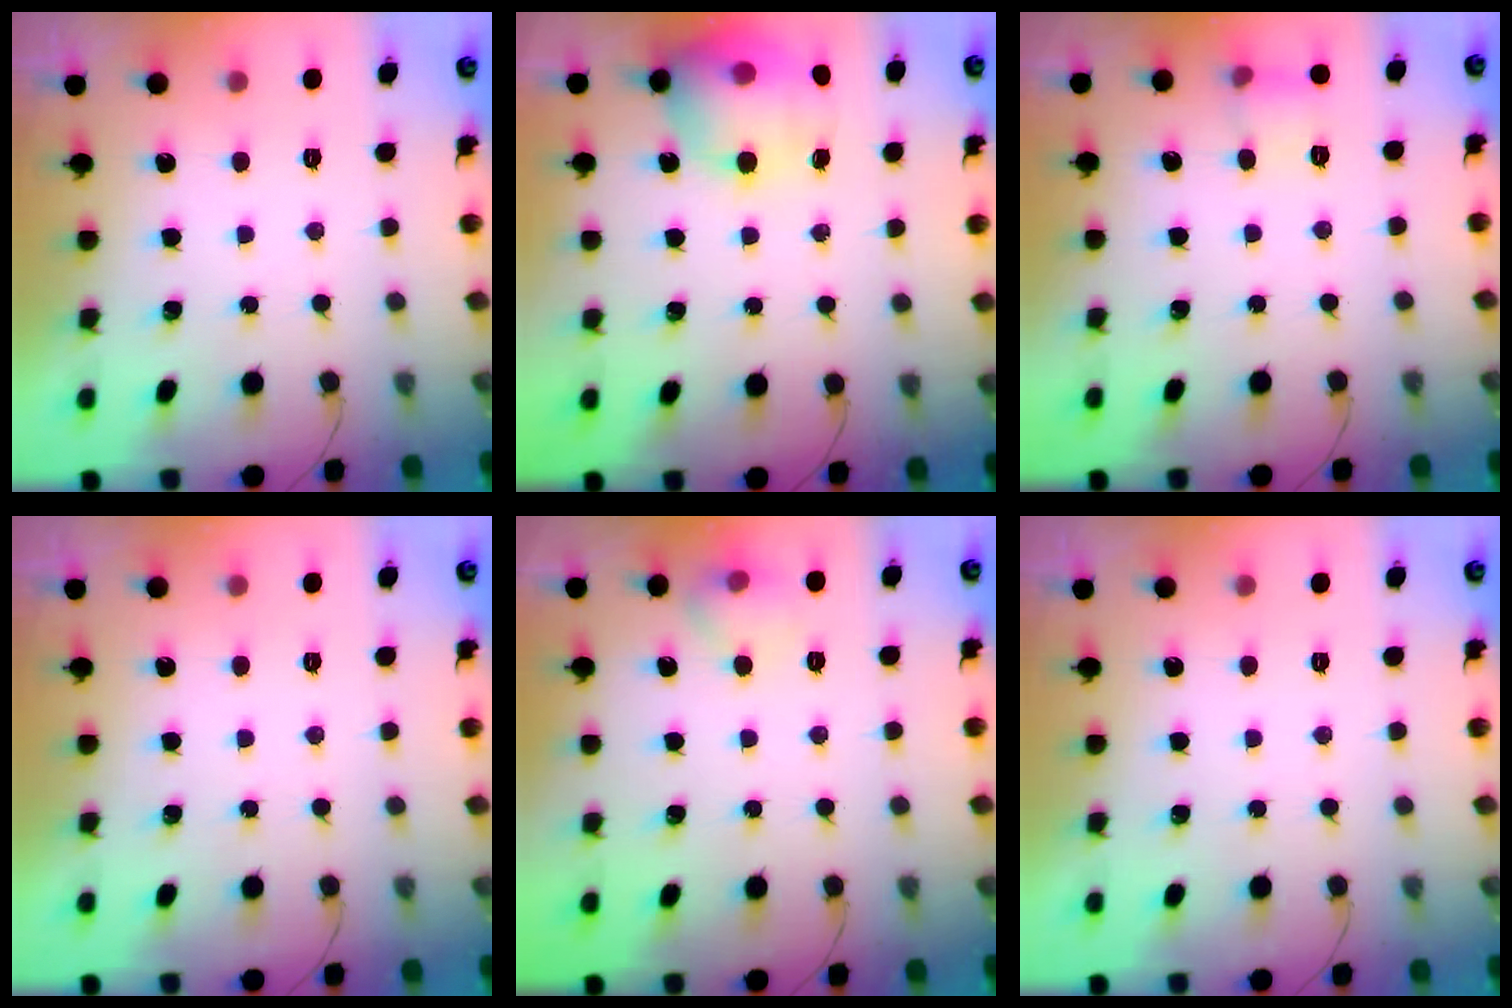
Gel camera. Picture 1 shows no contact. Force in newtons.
{"total": 17.1, "press": 16.9, "slide": 2.9}
{"total": 7.5, "press": 7.4, "slide": 1.3}
{"total": 0.0}
{"total": 9.5, "press": 6.2, "slide": 7.2}
{"total": 0.0}